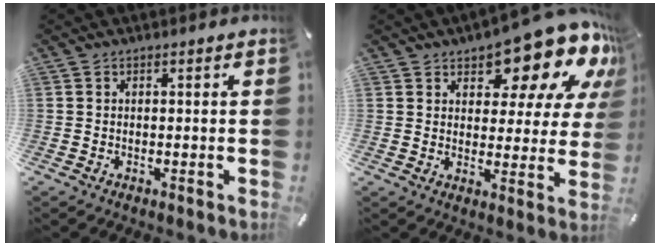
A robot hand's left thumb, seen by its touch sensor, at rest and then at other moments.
{"total": 15.3, "force": [11.5, 6.4, 7.8], "torque": [-0.107, -0.090, 0.190]}